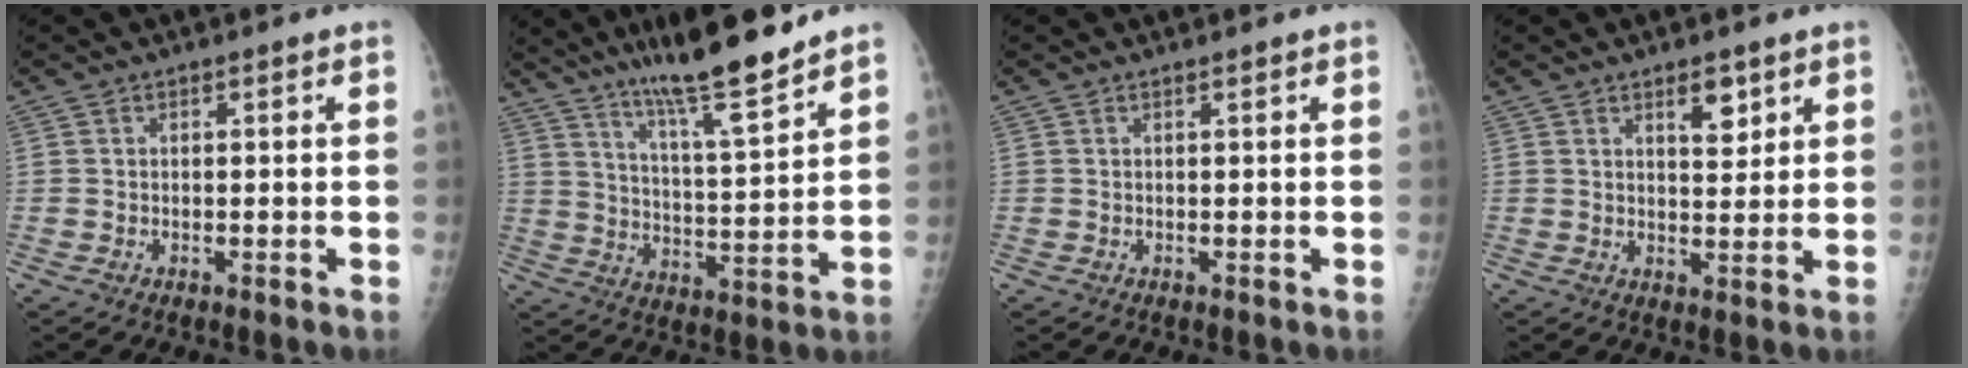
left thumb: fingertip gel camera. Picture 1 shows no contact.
{"total": 14.6, "force": [11.5, 1.0, 8.9], "torque": [-0.136, -0.071, 0.196]}
{"total": 0.0}
{"total": 4.7, "force": [2.6, 2.2, 3.2], "torque": [-0.030, -0.017, 0.040]}